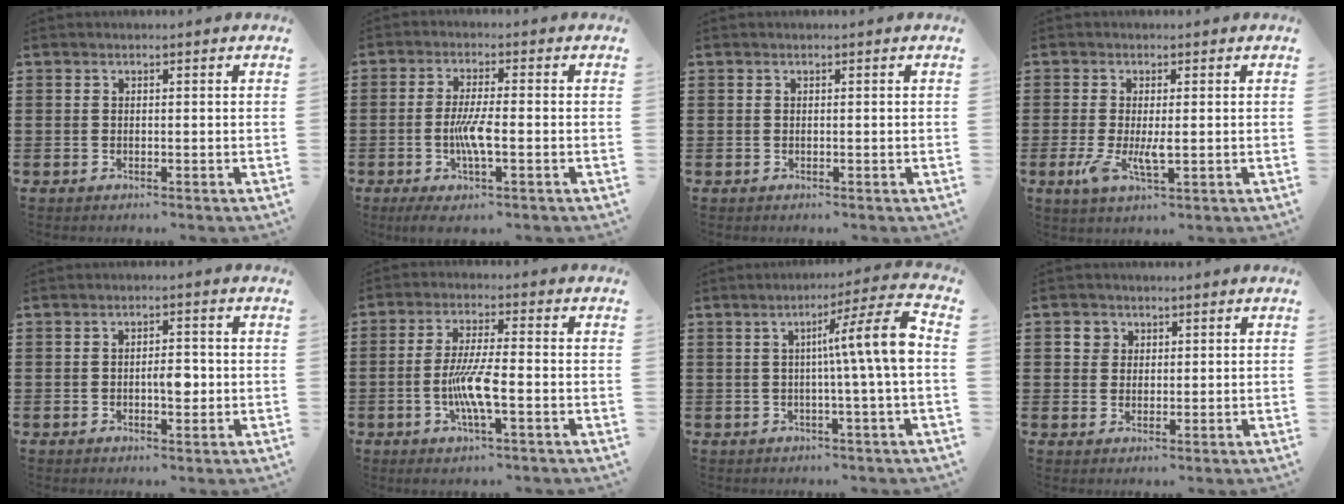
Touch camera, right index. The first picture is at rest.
{"total": 5.7, "force": [-1.4, 0.8, 5.5], "torque": [-0.107, -0.007, -0.030]}
{"total": 0.0}
{"total": 4.4, "force": [-0.7, 1.4, 4.2], "torque": [-0.086, -0.007, -0.013]}
{"total": 3.2, "force": [-0.5, 1.2, 2.9], "torque": [-0.038, -0.005, -0.012]}
{"total": 7.1, "force": [-2.0, 1.1, 6.7], "torque": [-0.135, -0.009, -0.040]}
{"total": 9.6, "force": [0.6, -0.1, 9.6], "torque": [-0.151, -0.012, 0.000]}
{"total": 2.4, "force": [1.1, 2.1, 0.3], "torque": [-0.016, 0.009, 0.020]}